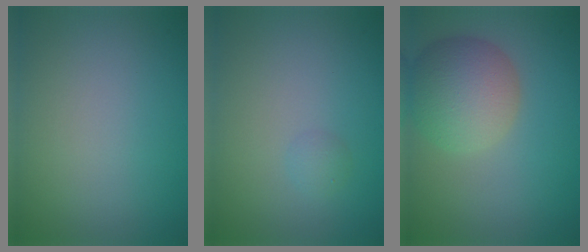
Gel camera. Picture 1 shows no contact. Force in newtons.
{"total": 0.9, "press": 0.9, "slide": 0.0}
{"total": 6.3, "press": 6.2, "slide": 0.4}